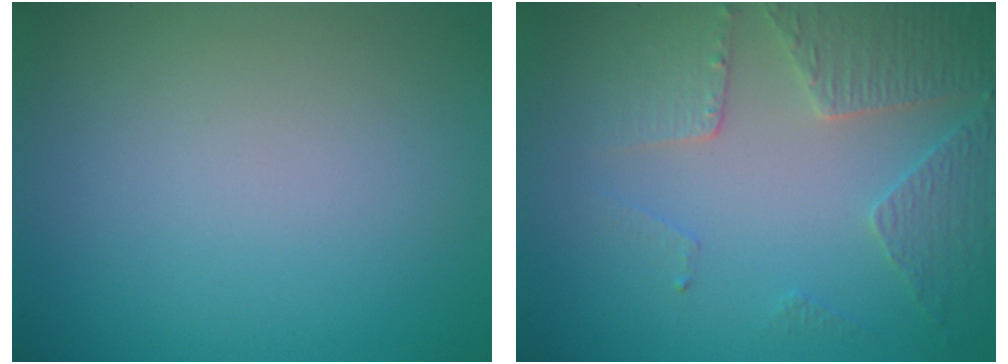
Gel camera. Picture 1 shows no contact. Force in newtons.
{"total": 3.9, "press": 3.0, "slide": 2.4}